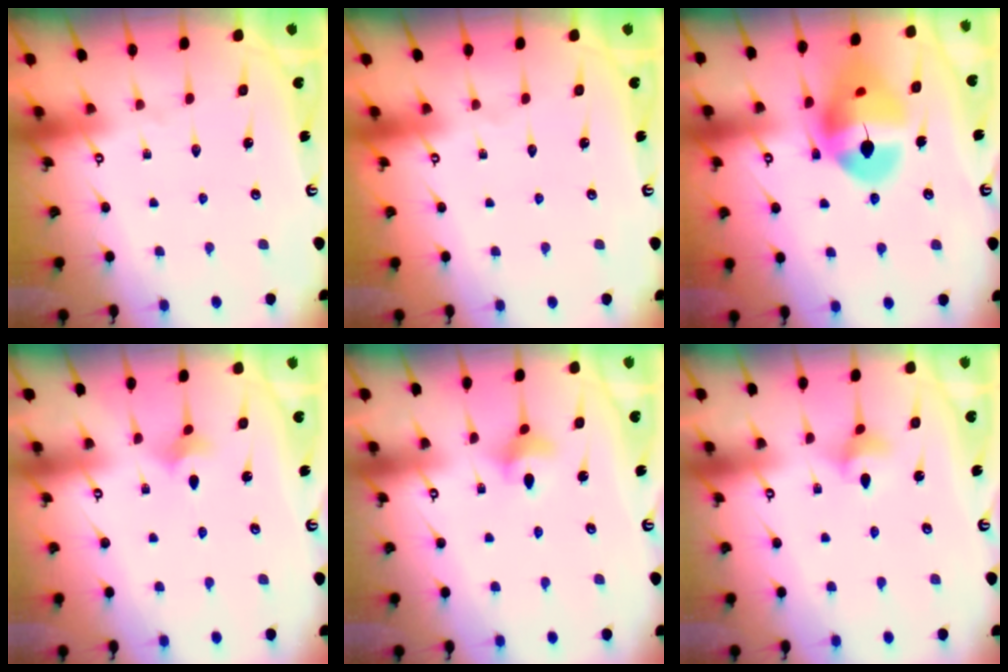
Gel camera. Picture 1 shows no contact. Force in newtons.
{"total": 0.0}
{"total": 16.7, "press": 16.6, "slide": 1.8}
{"total": 1.9, "press": 1.8, "slide": 0.5}
{"total": 4.2, "press": 4.0, "slide": 1.2}
{"total": 3.0, "press": 3.0, "slide": 0.3}